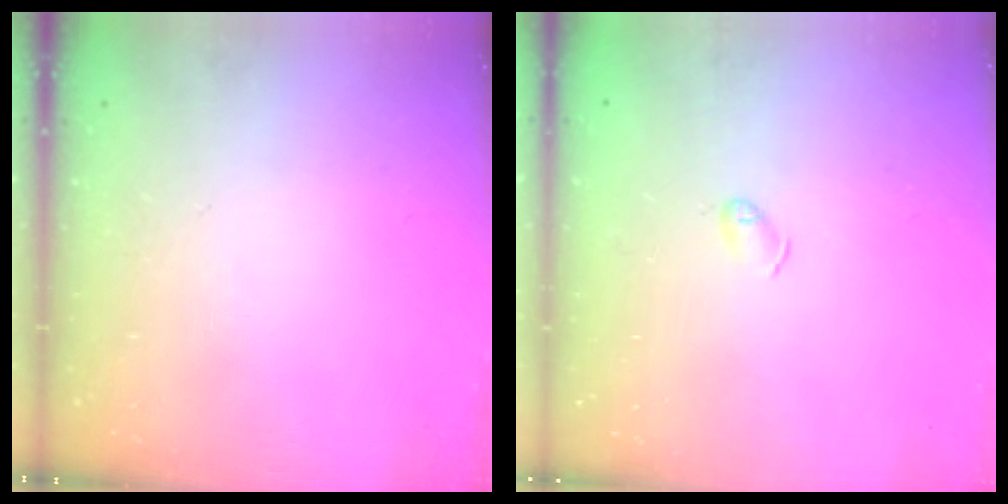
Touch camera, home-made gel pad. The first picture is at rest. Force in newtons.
{"total": 3.5, "press": 3.5, "slide": 0.6}